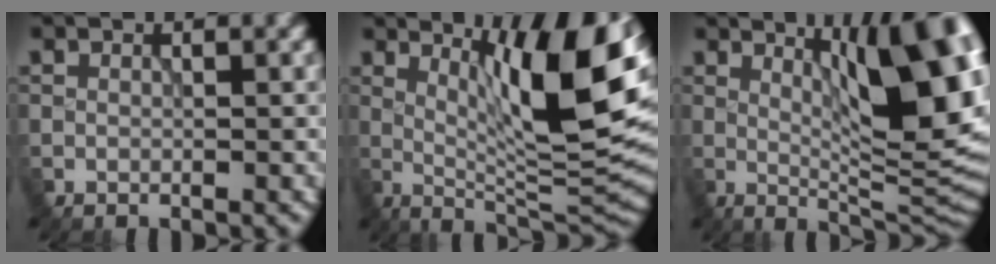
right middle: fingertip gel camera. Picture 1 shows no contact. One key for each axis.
{"total": 12.1, "fx": 3.9, "fy": 2.7, "fz": 11.1, "tx": -0.164, "ty": -0.002, "tz": 0.066}
{"total": 12.1, "fx": 3.4, "fy": 3.3, "fz": 11.2, "tx": -0.144, "ty": -0.003, "tz": 0.056}